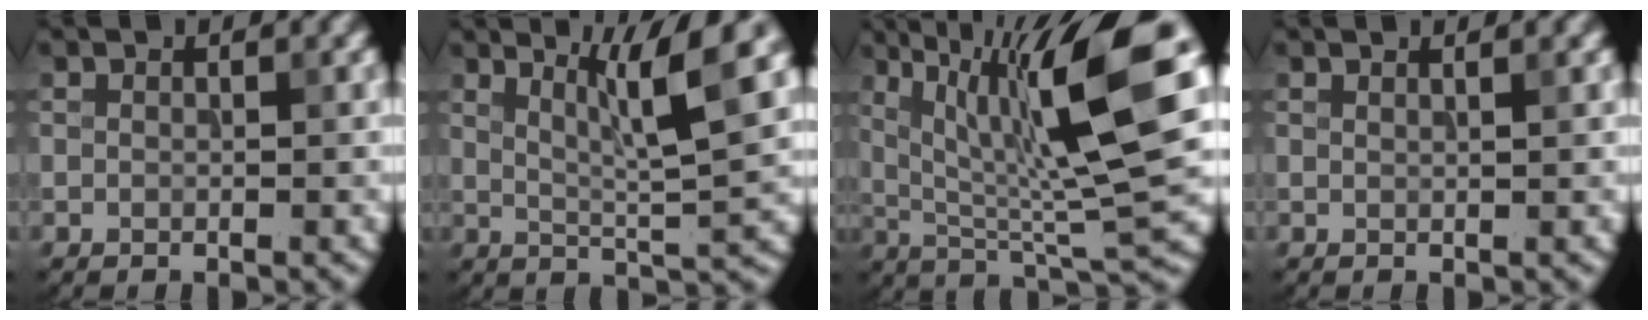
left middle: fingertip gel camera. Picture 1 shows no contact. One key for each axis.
{"total": 7.0, "fx": 3.3, "fy": 1.0, "fz": 6.1, "tx": -0.091, "ty": 0.007, "tz": 0.058}
{"total": 12.4, "fx": 4.0, "fy": 2.3, "fz": 11.5, "tx": -0.187, "ty": 0.005, "tz": 0.075}
{"total": 1.3, "fx": 0.9, "fy": 0.5, "fz": 0.8, "tx": 0.001, "ty": -0.002, "tz": 0.002}